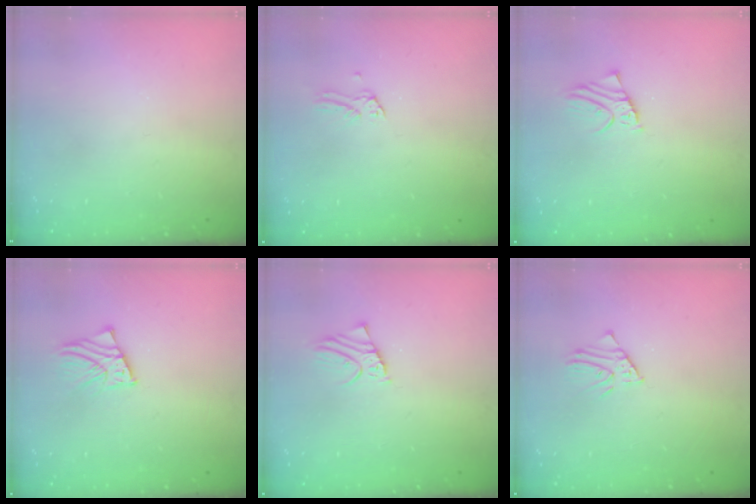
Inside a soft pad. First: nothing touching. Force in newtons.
{"total": 0.0}
{"total": 2.0, "press": 2.0, "slide": 0.1}
{"total": 2.6, "press": 2.6, "slide": 0.2}
{"total": 2.0, "press": 2.0, "slide": 0.1}
{"total": 2.4, "press": 2.4, "slide": 0.2}